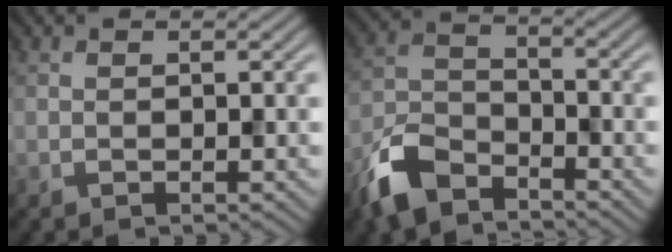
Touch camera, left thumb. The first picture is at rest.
{"total": 7.9, "force": [-5.9, 3.5, 3.9], "torque": [-0.087, -0.005, -0.138]}